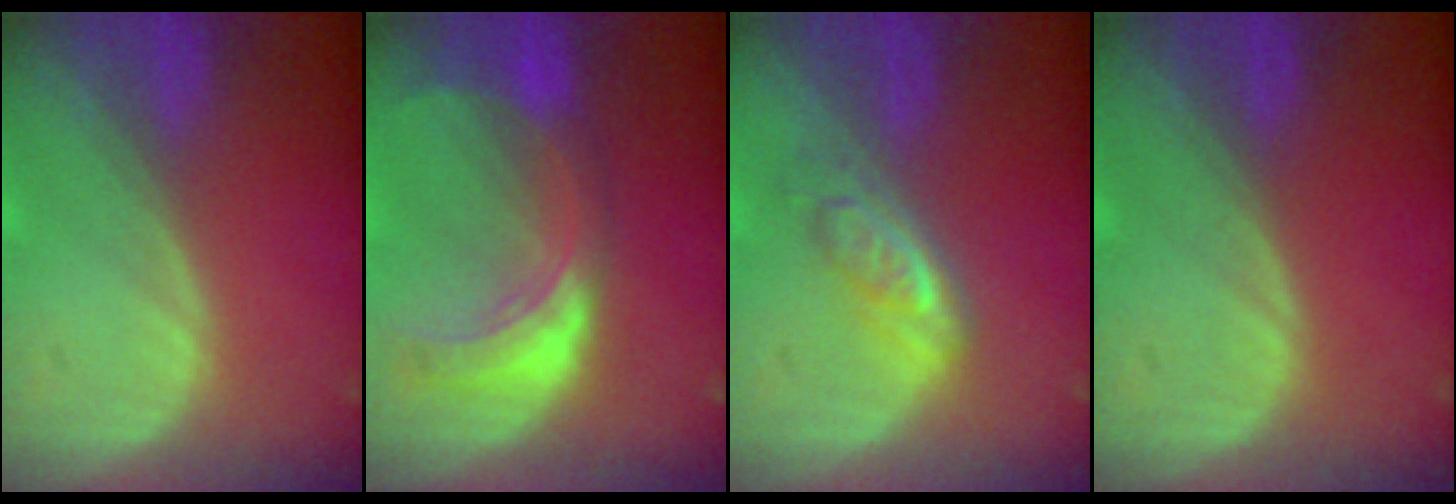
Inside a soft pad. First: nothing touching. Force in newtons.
{"total": 8.3, "press": 7.4, "slide": 3.8}
{"total": 4.9, "press": 4.6, "slide": 1.7}
{"total": 0.0}